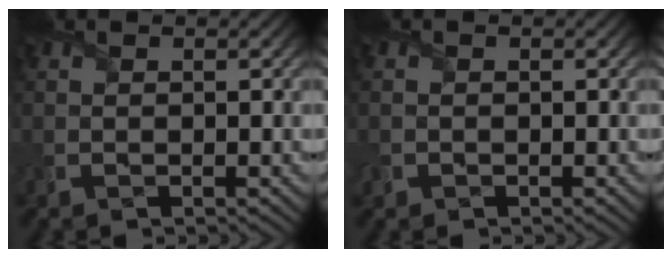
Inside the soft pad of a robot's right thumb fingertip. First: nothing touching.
{"total": 0.7, "force": [-0.4, 0.6, -0.1], "torque": [0.004, -0.003, -0.008]}